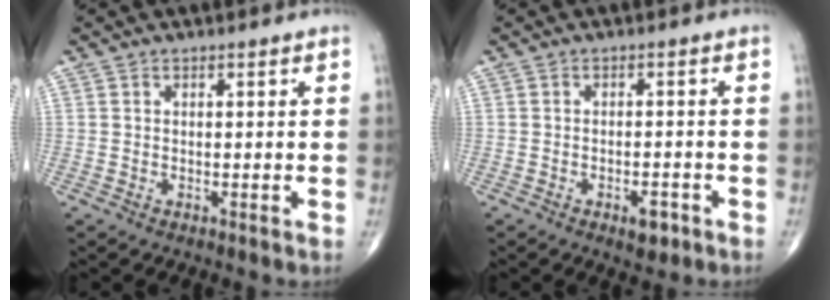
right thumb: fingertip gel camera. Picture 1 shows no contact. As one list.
[{"total": 3.5, "force": [-1.9, 1.6, 2.4], "torque": [-0.023, 0.008, -0.024]}]